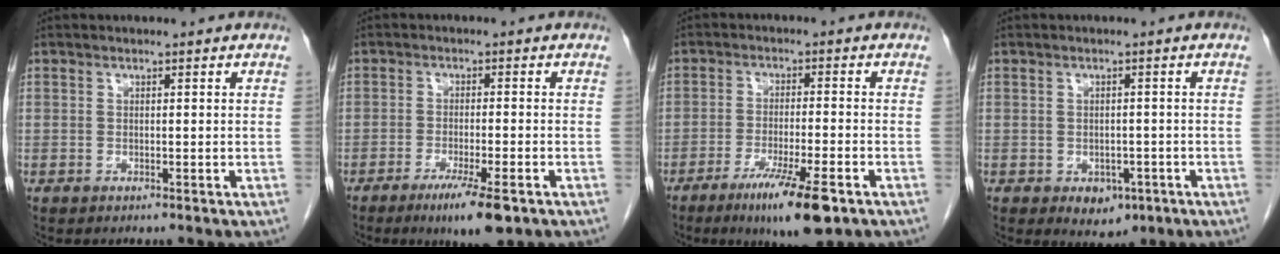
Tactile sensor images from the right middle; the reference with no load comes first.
{"total": 7.0, "force": [-4.2, 0.6, 5.5], "torque": [-0.091, -0.016, -0.065]}
{"total": 9.6, "force": [-5.7, 0.6, 7.7], "torque": [-0.131, -0.023, -0.090]}
{"total": 4.0, "force": [-1.8, 2.7, 2.3], "torque": [-0.025, 0.001, -0.011]}